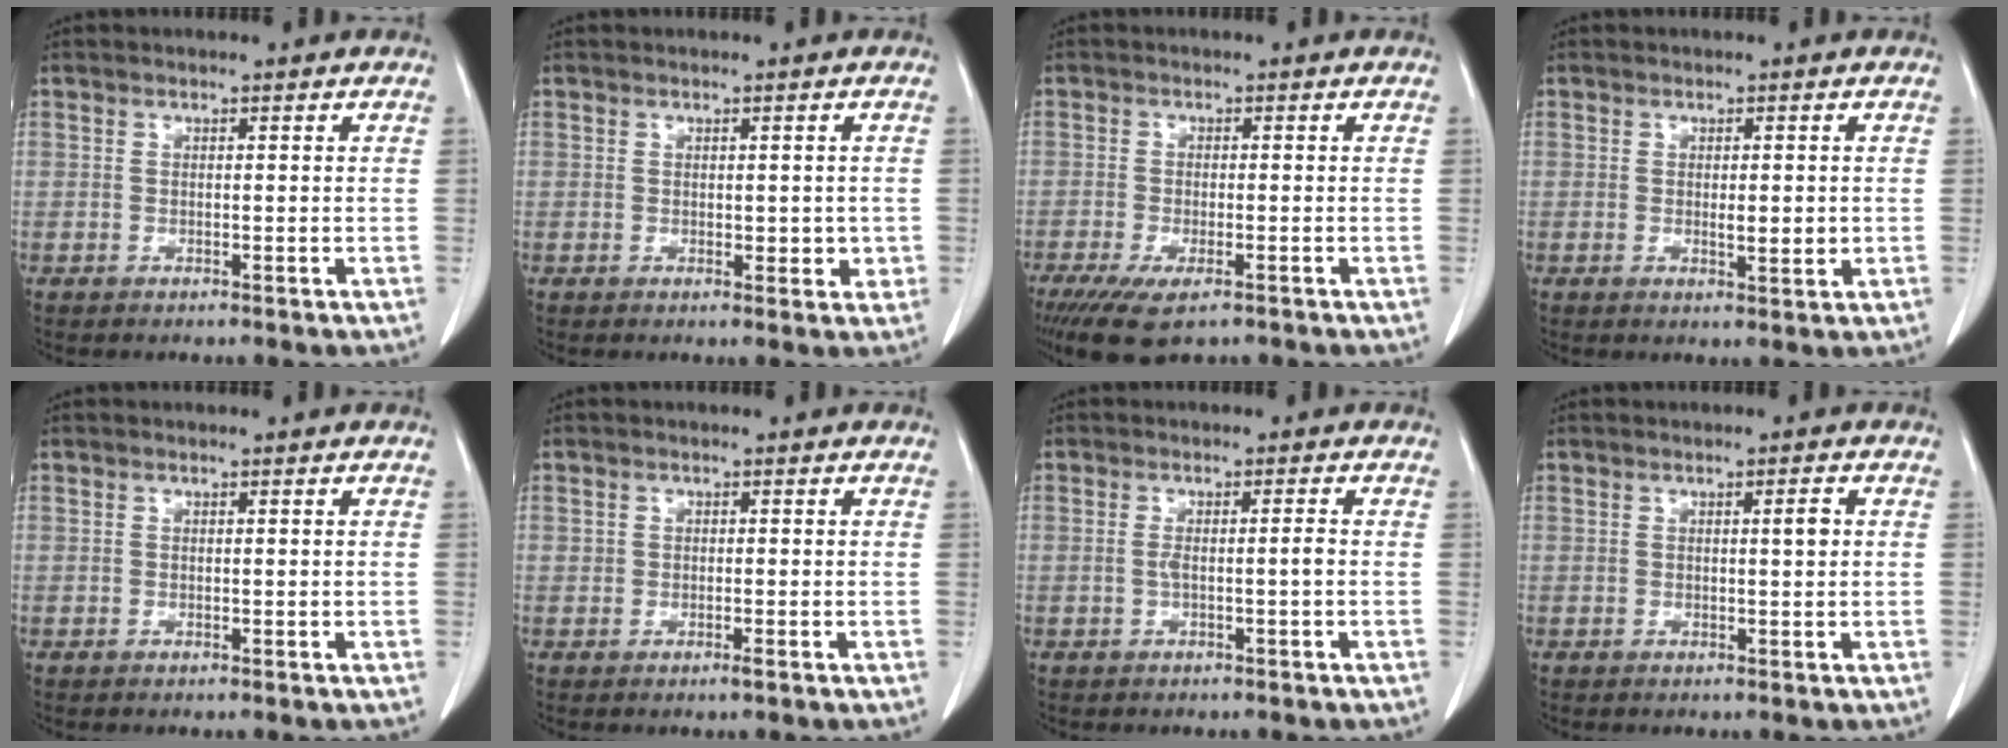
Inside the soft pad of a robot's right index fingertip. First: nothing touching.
{"total": 2.6, "force": [-0.1, 1.7, 2.0], "torque": [-0.017, -0.001, 0.003]}
{"total": 7.6, "force": [-5.0, 2.2, 5.3], "torque": [-0.083, -0.019, -0.076]}
{"total": 2.8, "force": [-0.1, 0.9, 2.6], "torque": [-0.039, -0.004, 0.001]}
{"total": 0.0}
{"total": 0.8, "force": [-0.3, 0.4, 0.6], "torque": [-0.010, -0.001, -0.005]}
{"total": 2.1, "force": [-0.4, -0.1, 2.0], "torque": [-0.036, 0.001, -0.006]}
{"total": 1.6, "force": [0.3, 0.1, 1.6], "torque": [-0.025, 0.002, 0.004]}